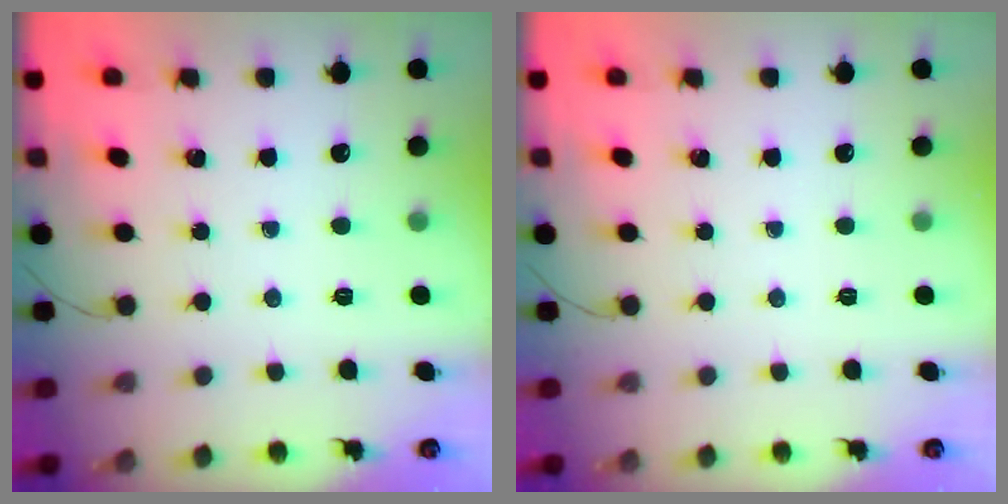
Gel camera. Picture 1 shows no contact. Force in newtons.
{"total": 0.0}